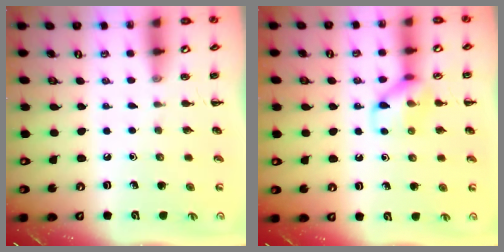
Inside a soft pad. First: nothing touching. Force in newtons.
{"total": 9.5, "press": 9.5, "slide": 0.2}